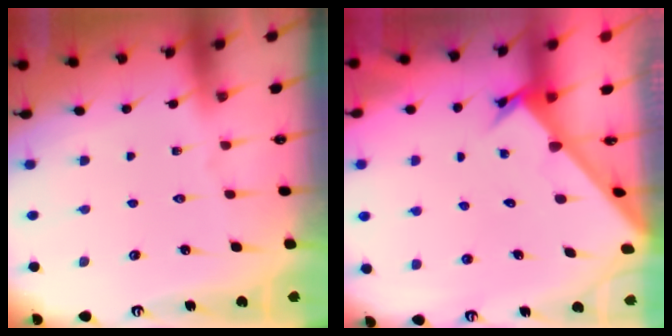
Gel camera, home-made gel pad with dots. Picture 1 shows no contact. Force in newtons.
{"total": 2.6, "press": 2.6, "slide": 0.3}